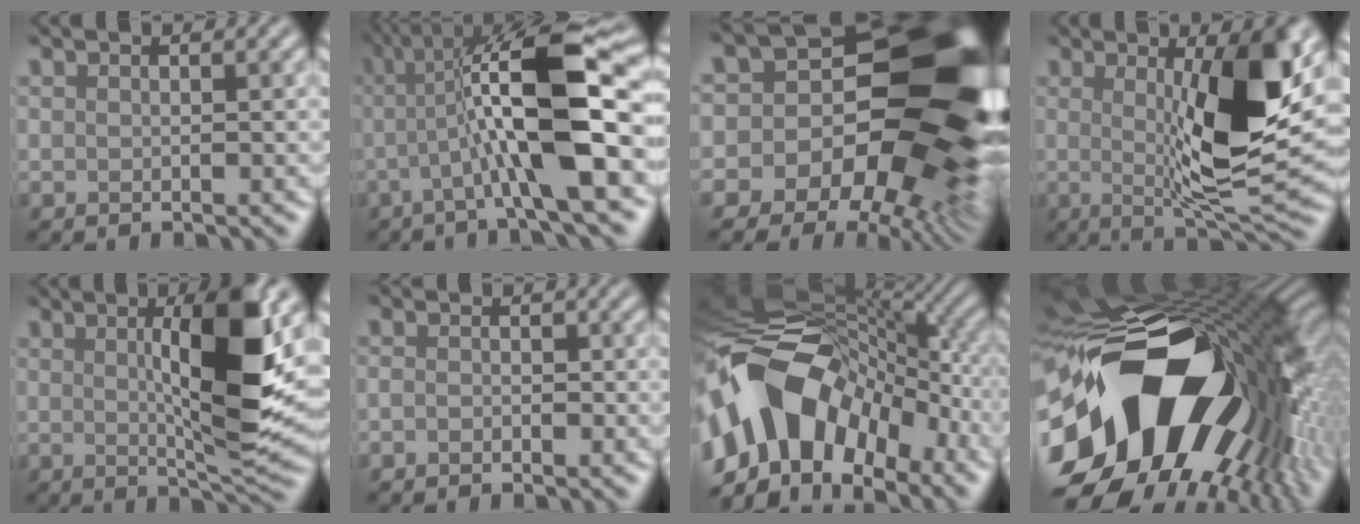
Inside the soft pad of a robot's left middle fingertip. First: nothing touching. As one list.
[{"total": 9.8, "force": [-1.2, 1.3, 9.7], "torque": [-0.175, 0.003, 0.007]}, {"total": 19.6, "force": [-1.1, 14.3, 13.4], "torque": [-0.166, 0.034, -0.024]}, {"total": 9.4, "force": [0.4, 1.0, 9.3], "torque": [-0.157, -0.021, 0.050]}, {"total": 7.7, "force": [0.6, 0.5, 7.6], "torque": [-0.129, -0.021, 0.047]}, {"total": 2.0, "force": [-1.7, -0.8, -0.8], "torque": [-0.014, -0.013, 0.001]}, {"total": 13.1, "force": [-7.1, 7.6, 7.9], "torque": [-0.162, 0.005, -0.101]}, {"total": 18.7, "force": [-5.3, 11.9, 13.4], "torque": [-0.279, -0.046, -0.053]}]